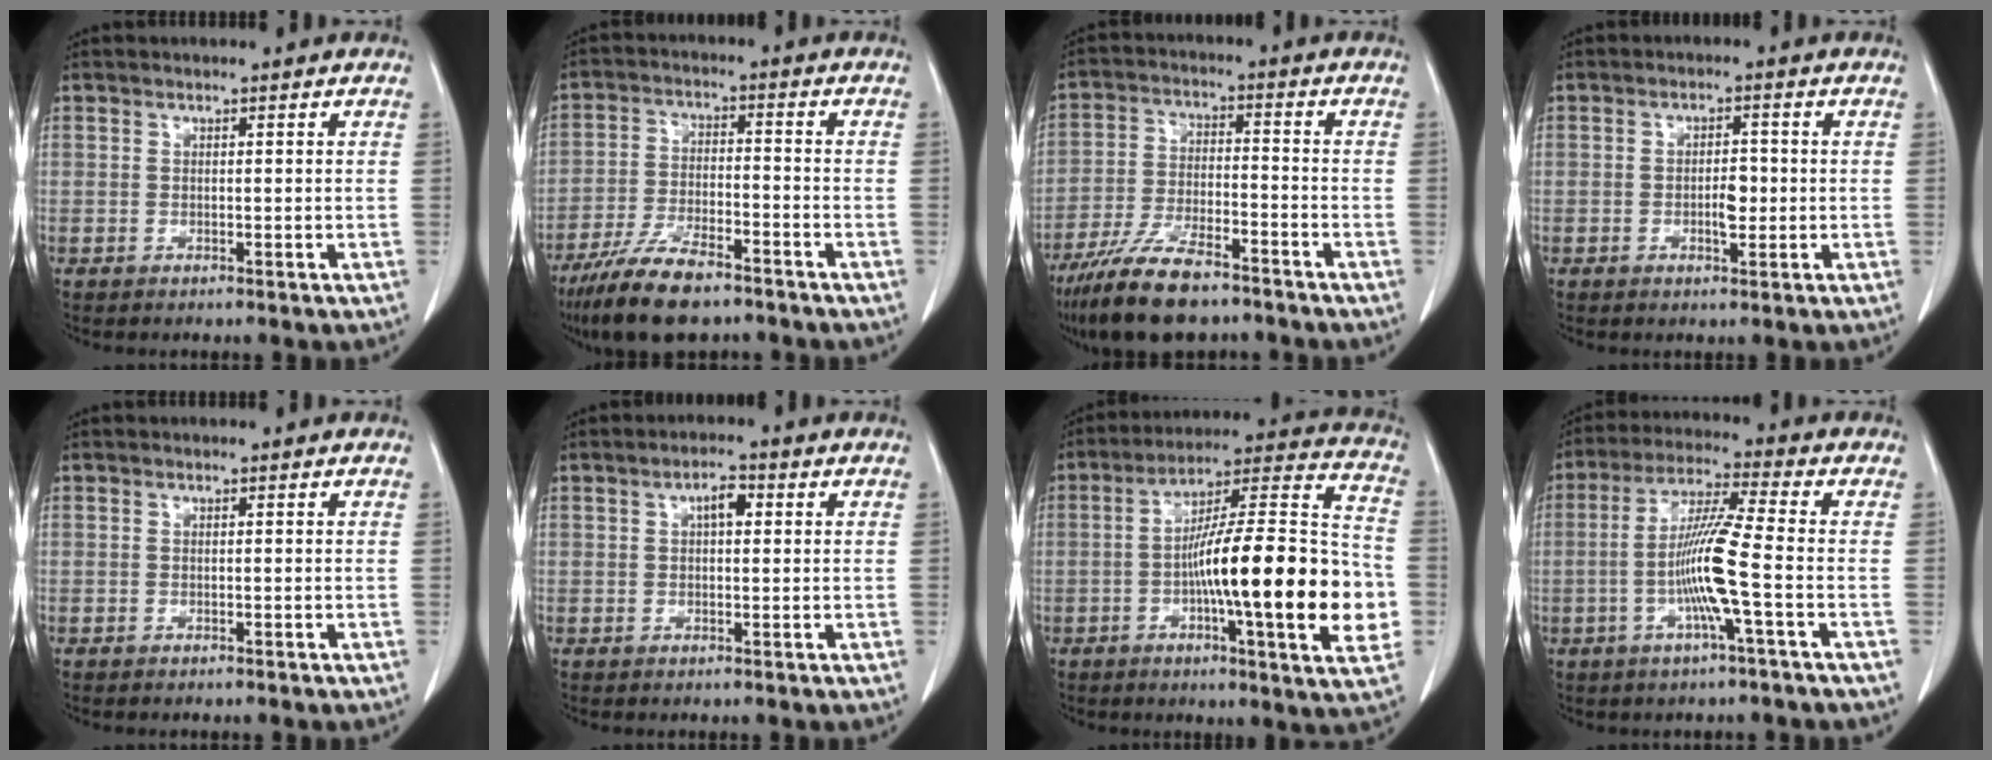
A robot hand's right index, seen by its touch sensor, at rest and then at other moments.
{"total": 11.9, "force": [-9.0, 2.9, 7.1], "torque": [-0.136, -0.022, -0.160]}
{"total": 12.7, "force": [-9.8, 3.1, 7.4], "torque": [-0.142, -0.022, -0.174]}
{"total": 3.2, "force": [-0.5, 1.3, 2.9], "torque": [-0.047, 0.003, -0.005]}
{"total": 0.0}
{"total": 2.9, "force": [0.7, 1.2, 2.5], "torque": [-0.041, 0.009, 0.010]}
{"total": 24.6, "force": [-4.6, 2.3, 24.1], "torque": [-0.318, 0.010, -0.072]}
{"total": 9.9, "force": [-2.3, -0.7, 9.6], "torque": [-0.190, 0.000, -0.048]}